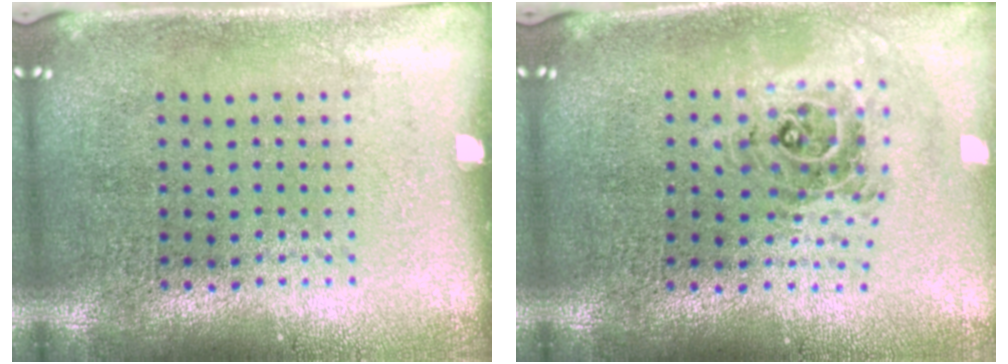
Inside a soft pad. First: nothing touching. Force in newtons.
{"total": 1.0, "press": 0.9, "slide": 0.3}